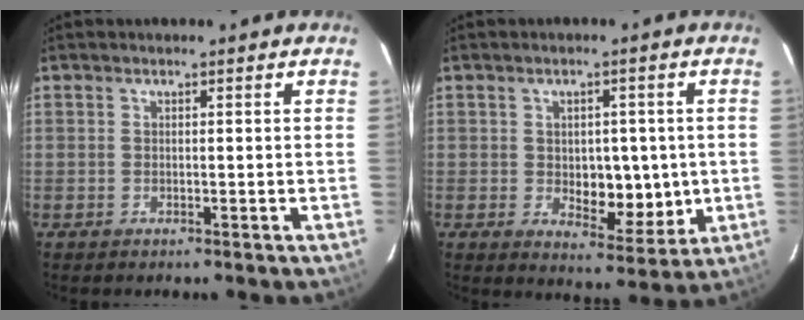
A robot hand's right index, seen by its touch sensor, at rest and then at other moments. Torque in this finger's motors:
{"motor_torque": [0.07, 0.10, 0.03, 0.01]}